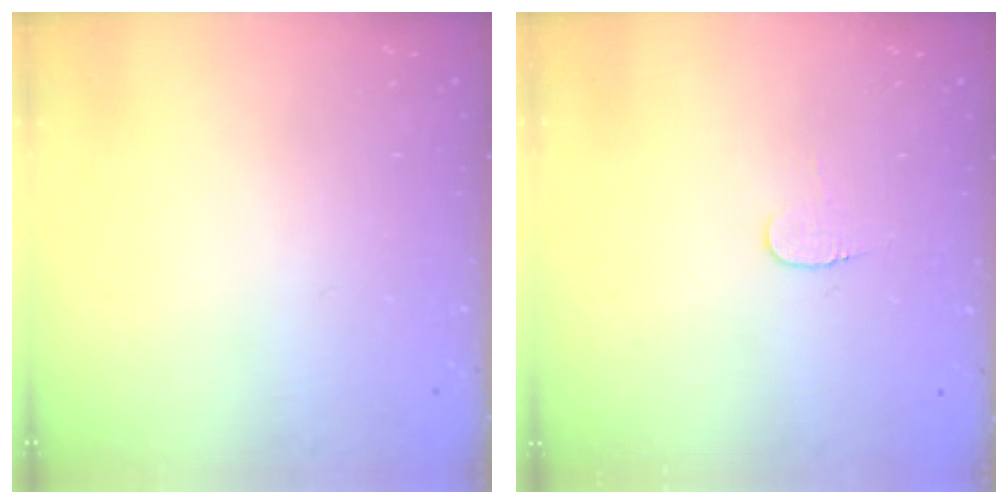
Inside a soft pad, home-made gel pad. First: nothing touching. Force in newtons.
{"total": 3.7, "press": 3.7, "slide": 0.3}